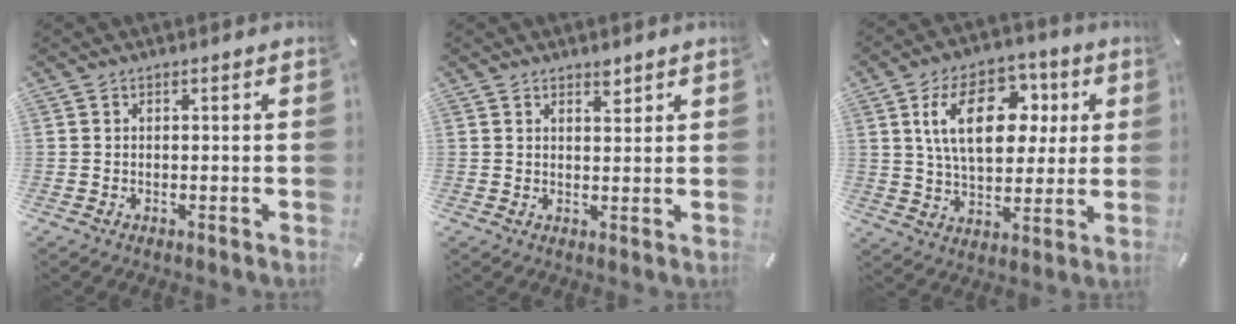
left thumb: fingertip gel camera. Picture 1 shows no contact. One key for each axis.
{"total": 2.3, "fx": 1.8, "fy": 1.1, "fz": 0.9, "tx": 0.005, "ty": -0.016, "tz": 0.029}
{"total": 18.2, "fx": 5.4, "fy": 11.3, "fz": 13.2, "tx": -0.224, "ty": 0.008, "tz": 0.088}